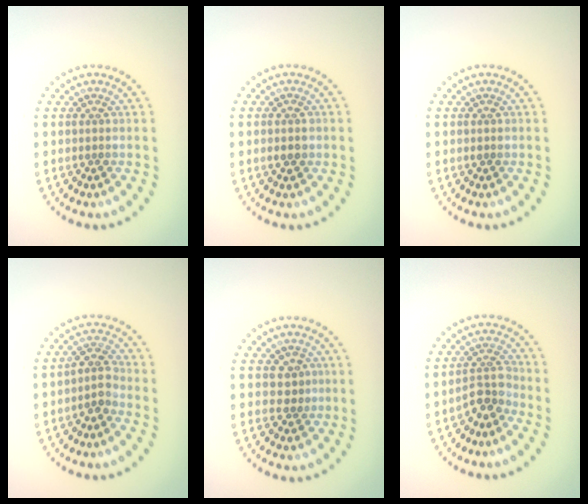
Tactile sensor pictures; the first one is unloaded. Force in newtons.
{"total": 1.9, "press": 1.9, "slide": 0.2}
{"total": 0.6, "press": 0.6, "slide": 0.2}
{"total": 2.4, "press": 1.9, "slide": 1.4}
{"total": 1.8, "press": 1.7, "slide": 0.8}
{"total": 3.0, "press": 2.5, "slide": 1.6}